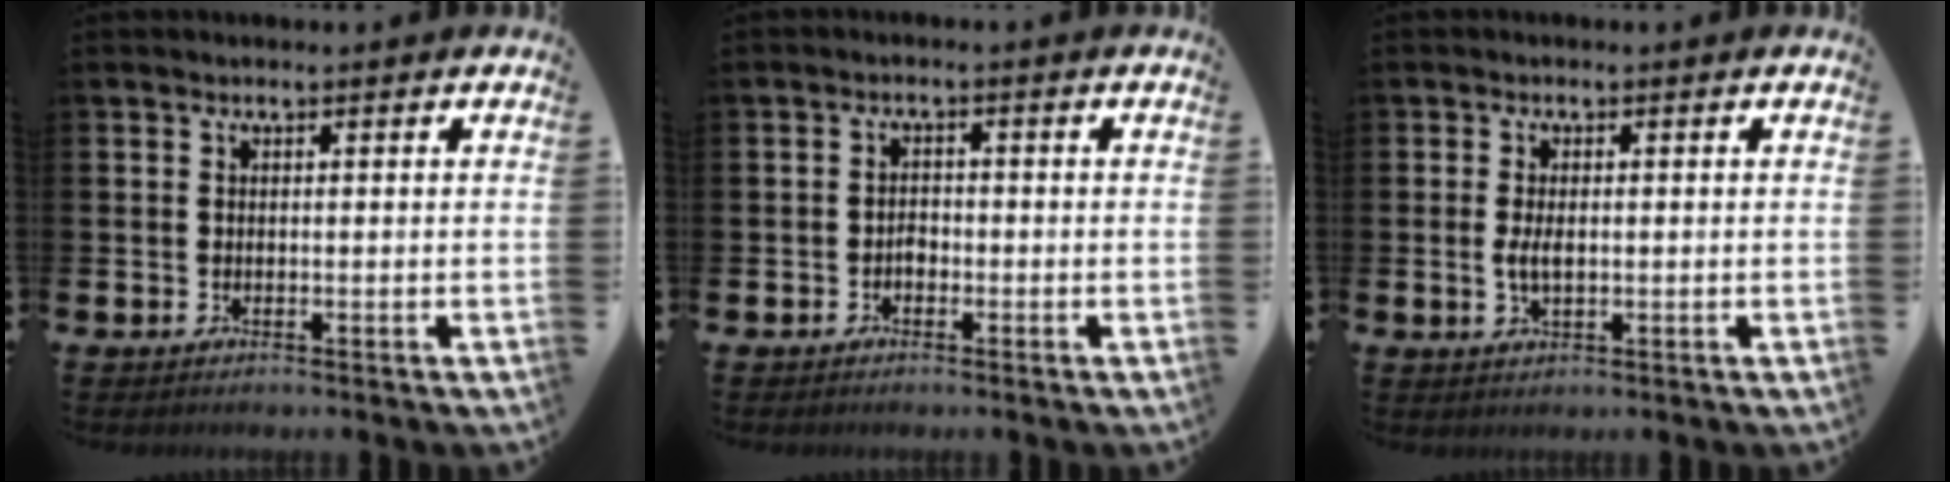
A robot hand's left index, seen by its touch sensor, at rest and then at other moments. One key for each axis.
{"total": 1.4, "fx": -0.7, "fy": 1.0, "fz": 0.7, "tx": -0.007, "ty": 0.001, "tz": -0.018}
{"total": 2.5, "fx": 0.0, "fy": 1.2, "fz": 2.2, "tx": -0.036, "ty": 0.001, "tz": -0.003}